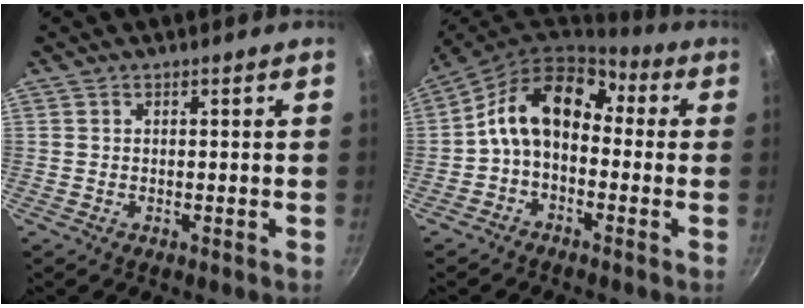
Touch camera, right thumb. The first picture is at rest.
{"total": 13.1, "force": [0.3, 9.2, 9.3], "torque": [-0.139, 0.046, -0.021]}